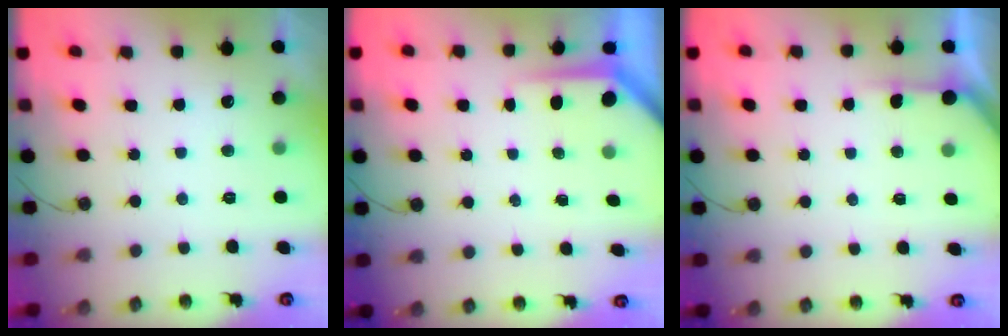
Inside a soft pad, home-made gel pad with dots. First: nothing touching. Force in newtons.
{"total": 4.4, "press": 4.4, "slide": 0.4}
{"total": 3.9, "press": 3.9, "slide": 0.4}